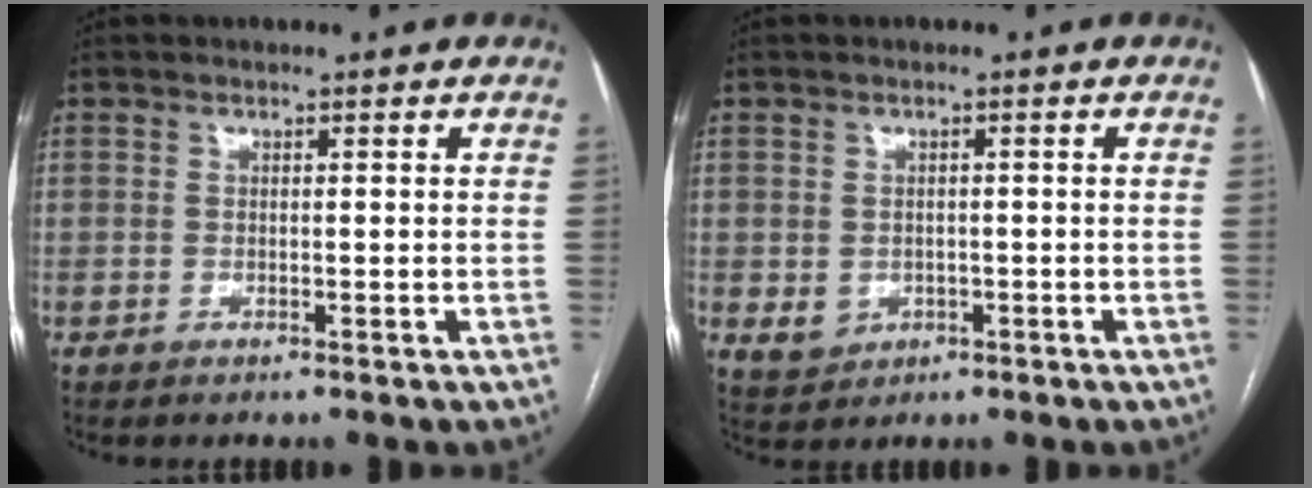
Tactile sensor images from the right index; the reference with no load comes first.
{"total": 3.6, "force": [-0.7, 3.3, 1.1], "torque": [-0.013, 0.002, 0.002]}